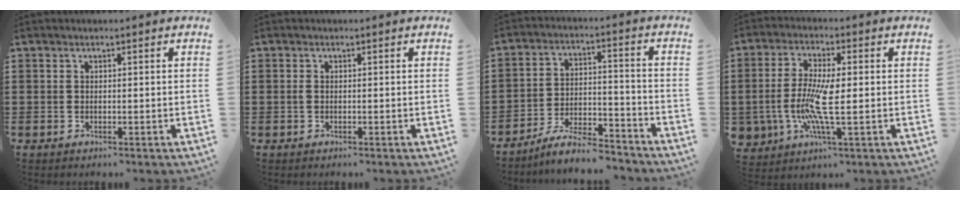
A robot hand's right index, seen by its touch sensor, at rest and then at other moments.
{"total": 0.5, "force": [-0.1, 0.3, 0.4], "torque": [-0.017, -0.004, -0.004]}
{"total": 7.3, "force": [-6.7, 1.0, 2.9], "torque": [-0.061, 0.007, -0.128]}
{"total": 7.9, "force": [-1.2, 2.5, 7.4], "torque": [-0.163, -0.009, -0.026]}